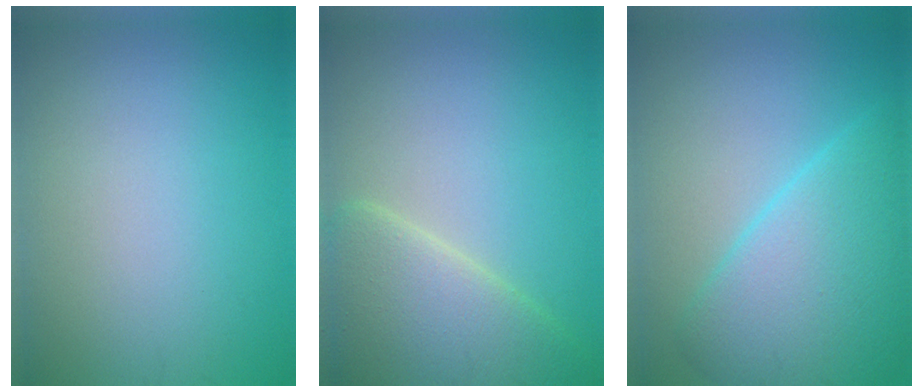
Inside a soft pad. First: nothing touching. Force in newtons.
{"total": 6.9, "press": 6.8, "slide": 0.5}
{"total": 7.9, "press": 7.9, "slide": 0.2}